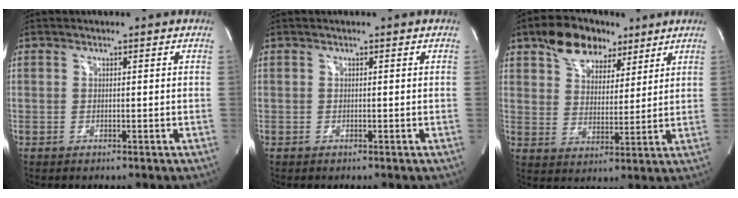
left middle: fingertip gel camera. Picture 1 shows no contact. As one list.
[{"total": 0.0}, {"total": 10.4, "force": [6.8, 6.2, 4.8], "torque": [-0.082, 0.024, 0.117]}]